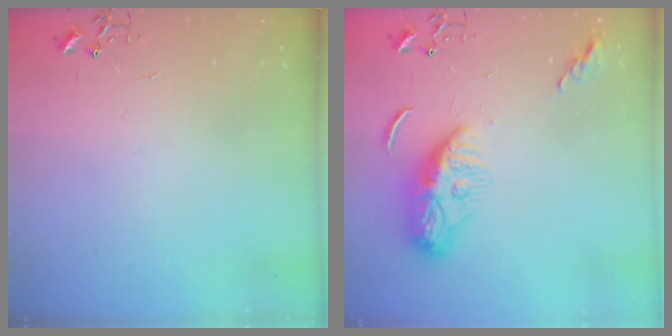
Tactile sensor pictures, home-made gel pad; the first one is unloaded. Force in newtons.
{"total": 10.7, "press": 10.6, "slide": 1.1}